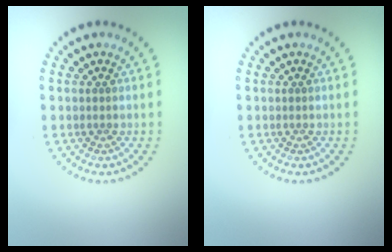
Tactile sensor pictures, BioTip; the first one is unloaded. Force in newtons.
{"total": 0.0}